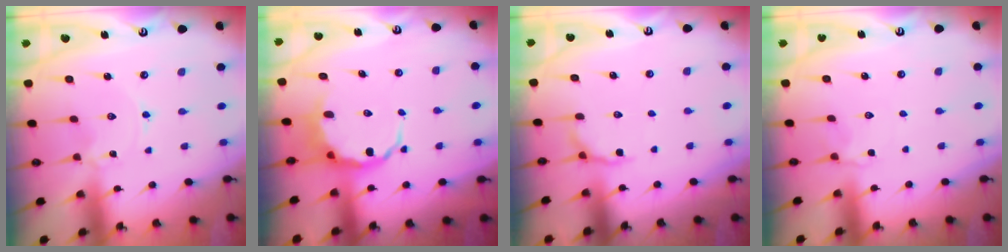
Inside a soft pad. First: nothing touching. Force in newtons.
{"total": 5.4, "press": 5.1, "slide": 1.8}
{"total": 5.6, "press": 5.2, "slide": 2.0}
{"total": 2.3, "press": 2.0, "slide": 1.2}